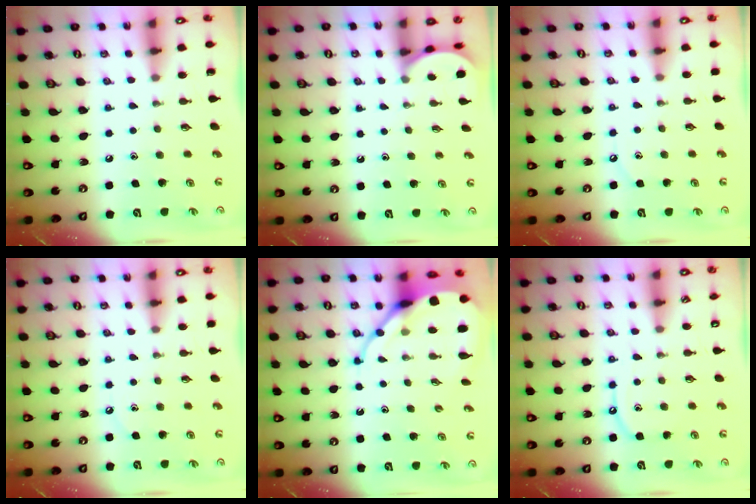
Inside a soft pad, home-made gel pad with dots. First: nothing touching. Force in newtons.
{"total": 2.0, "press": 2.0, "slide": 0.2}
{"total": 3.1, "press": 3.1, "slide": 0.5}
{"total": 4.3, "press": 4.3, "slide": 0.6}
{"total": 10.3, "press": 10.2, "slide": 1.0}
{"total": 7.2, "press": 7.2, "slide": 0.8}